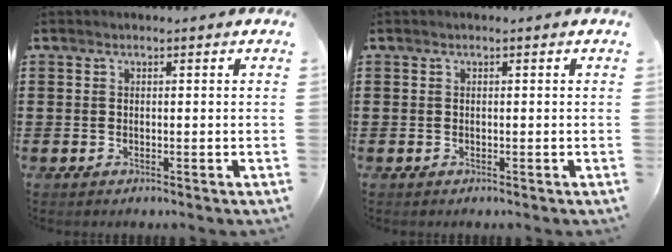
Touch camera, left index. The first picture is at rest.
{"total": 0.0}